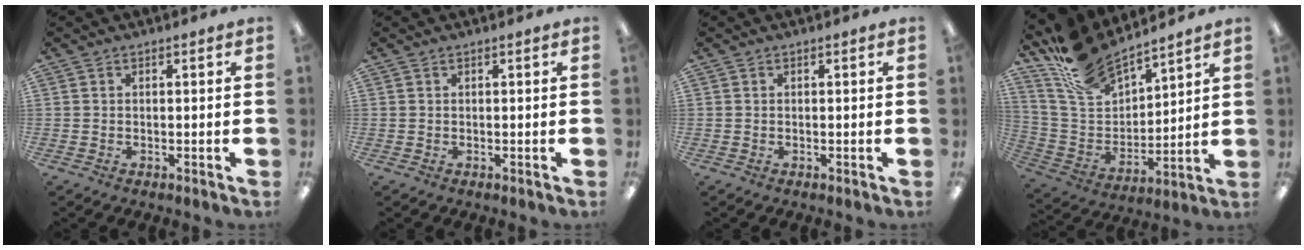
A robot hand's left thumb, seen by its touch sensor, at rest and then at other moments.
{"total": 0.0}
{"total": 0.0}
{"total": 16.4, "force": [14.0, 6.4, 5.7], "torque": [-0.147, -0.089, 0.263]}